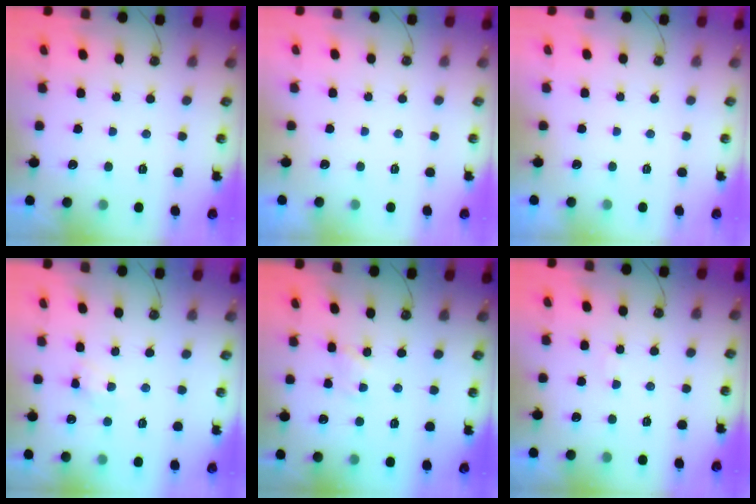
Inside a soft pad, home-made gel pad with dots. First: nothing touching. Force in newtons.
{"total": 0.0}
{"total": 0.0}
{"total": 3.7, "press": 3.7, "slide": 0.5}
{"total": 2.7, "press": 2.7, "slide": 0.4}
{"total": 1.2, "press": 1.1, "slide": 0.2}